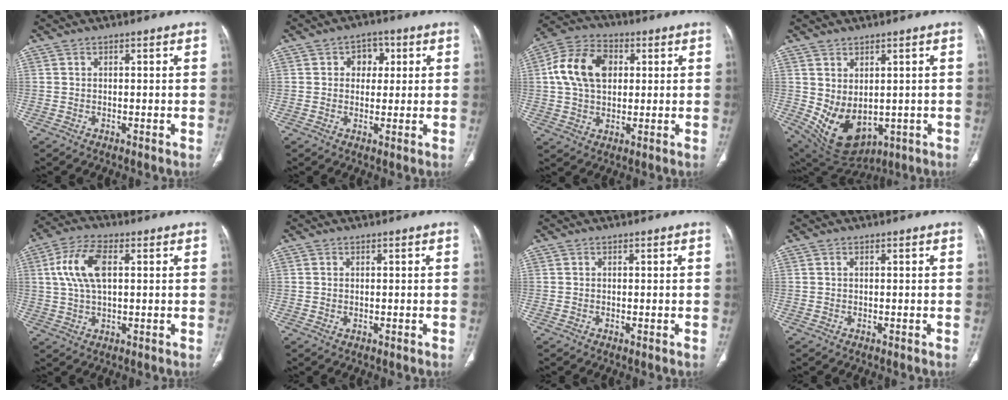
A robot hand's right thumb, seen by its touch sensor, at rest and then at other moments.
{"total": 4.8, "force": [1.3, 3.8, 2.6], "torque": [-0.005, 0.002, 0.013]}
{"total": 13.1, "force": [2.4, 9.0, 9.1], "torque": [-0.158, 0.016, 0.037]}
{"total": 11.0, "force": [-0.6, 7.4, 8.1], "torque": [-0.127, -0.009, 0.029]}
{"total": 10.2, "force": [2.2, 5.2, 8.4], "torque": [-0.173, 0.012, 0.042]}
{"total": 0.5, "force": [0.0, 0.4, 0.3], "torque": [-0.009, -0.002, 0.002]}
{"total": 0.0}
{"total": 0.0}